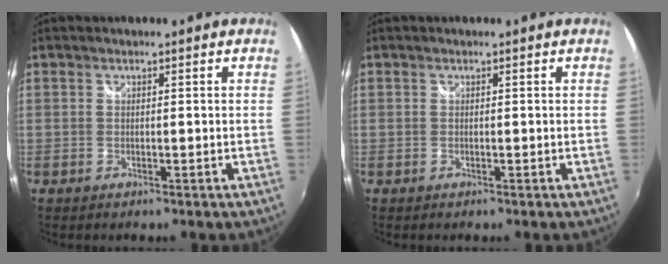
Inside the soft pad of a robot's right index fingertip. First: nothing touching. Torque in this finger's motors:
{"motor_torque": [0.00, 0.01, -0.01, 0.00]}